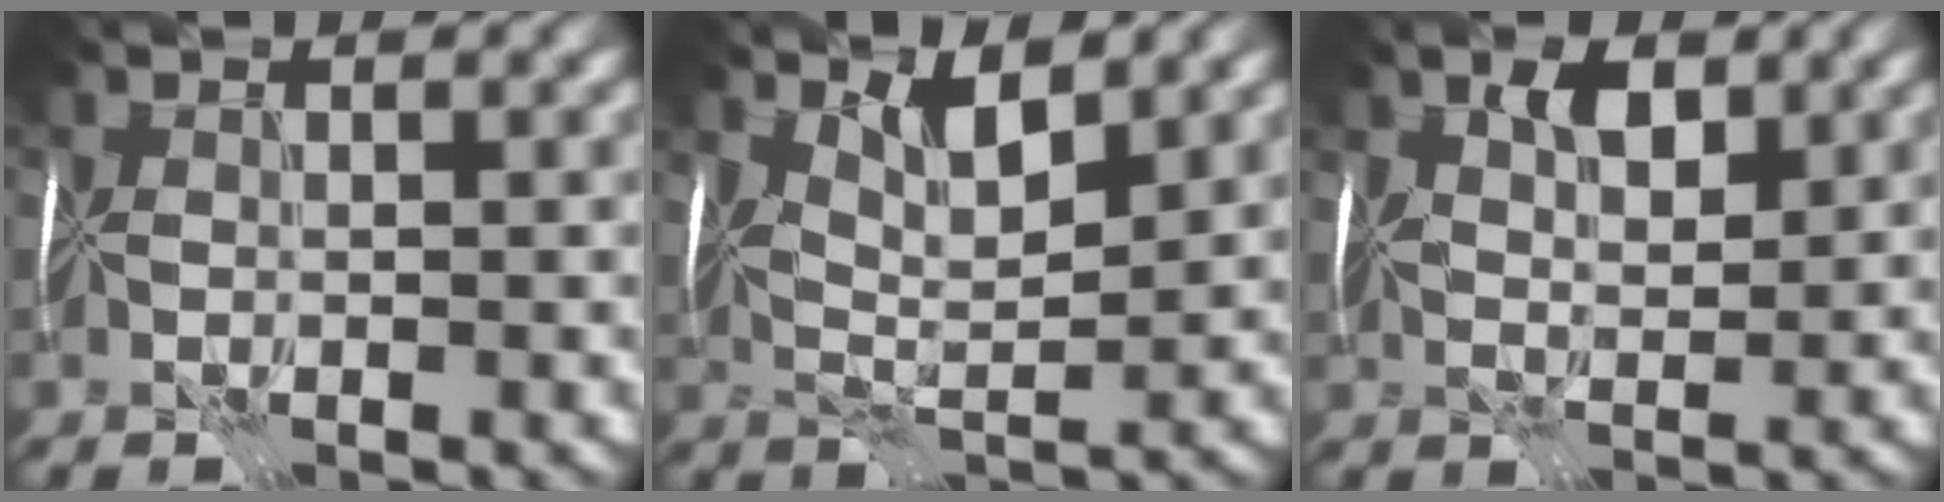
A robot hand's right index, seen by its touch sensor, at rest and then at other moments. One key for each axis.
{"total": 4.4, "fx": 2.4, "fy": 1.5, "fz": 3.4, "tx": -0.068, "ty": -0.004, "tz": 0.044}
{"total": 4.1, "fx": 2.0, "fy": 2.0, "fz": 3.0, "tx": -0.052, "ty": 0.003, "tz": 0.033}